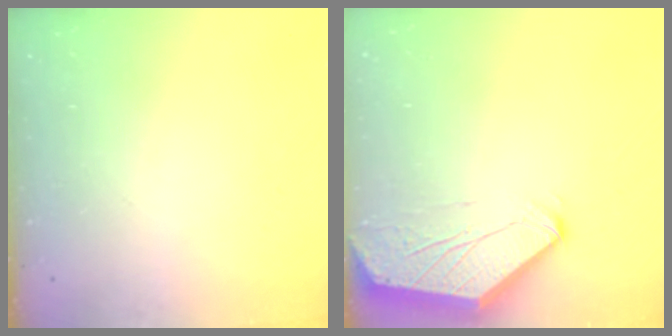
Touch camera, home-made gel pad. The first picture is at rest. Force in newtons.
{"total": 0.0}